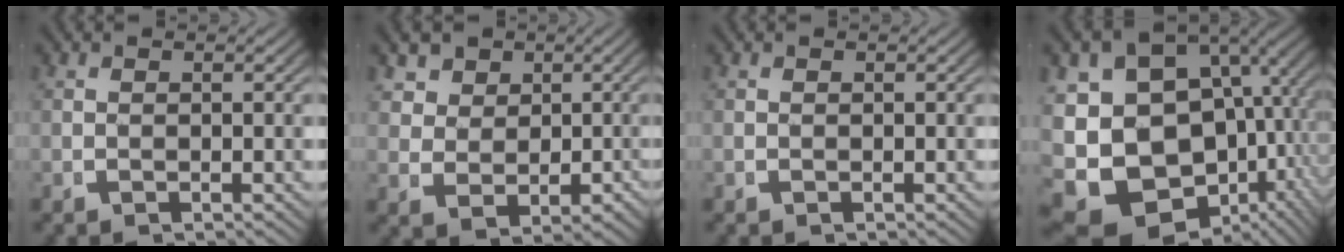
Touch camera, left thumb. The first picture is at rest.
{"total": 5.6, "force": [1.4, 4.6, 3.0], "torque": [-0.068, -0.030, 0.040]}
{"total": 0.0}
{"total": 19.8, "force": [-3.0, 15.7, 11.7], "torque": [-0.274, -0.075, -0.035]}